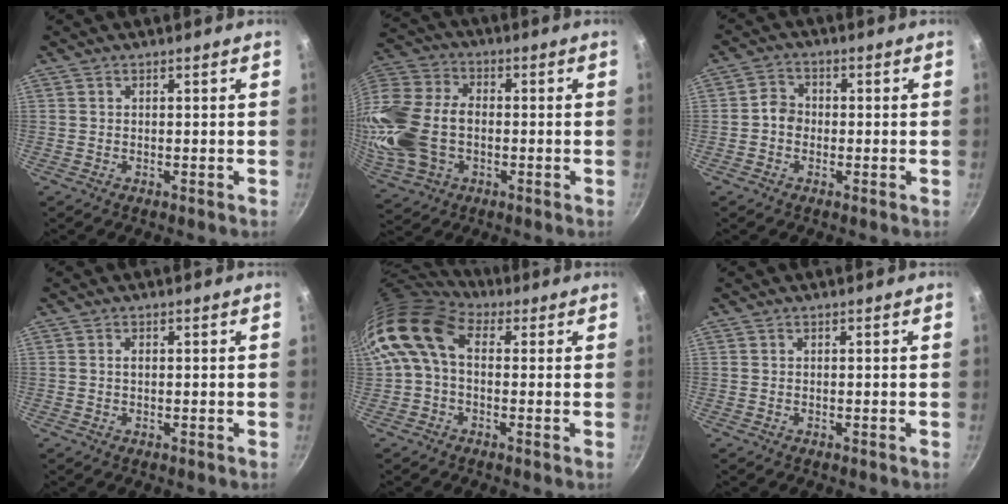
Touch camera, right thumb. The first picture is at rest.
{"total": 19.6, "force": [-2.5, 13.6, 13.9], "torque": [-0.291, 0.027, -0.048]}
{"total": 3.6, "force": [-0.8, 3.1, 1.6], "torque": [-0.008, 0.018, -0.021]}
{"total": 0.9, "force": [0.1, 0.6, 0.7], "torque": [-0.012, 0.003, 0.001]}
{"total": 10.8, "force": [1.7, 7.2, 7.8], "torque": [-0.139, 0.021, 0.013]}
{"total": 0.0}